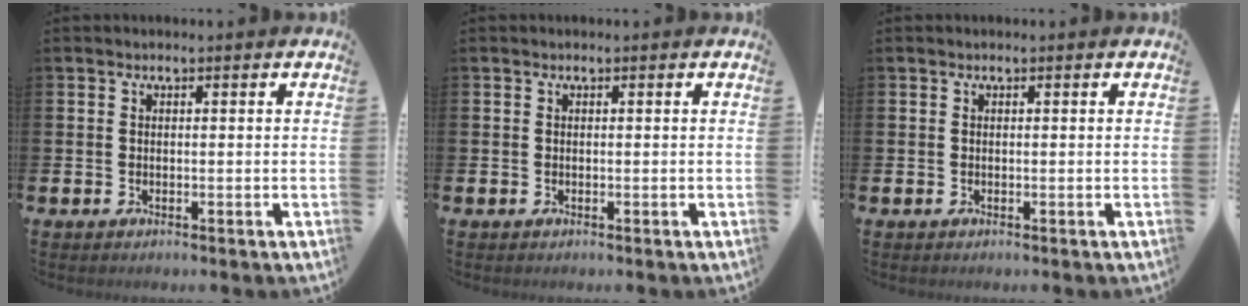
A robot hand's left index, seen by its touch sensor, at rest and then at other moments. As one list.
[{"total": 0.0}, {"total": 0.0}]